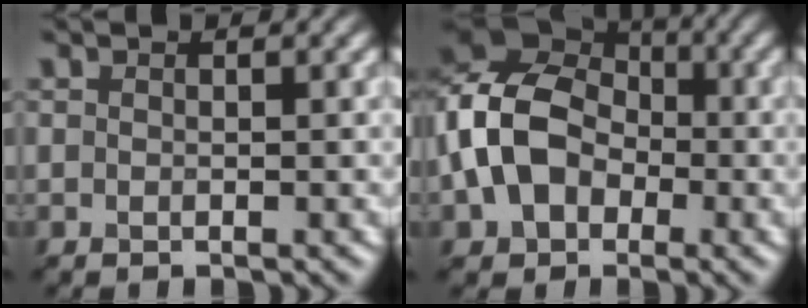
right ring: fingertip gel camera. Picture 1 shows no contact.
{"total": 10.8, "force": [-1.8, 8.1, 6.9], "torque": [-0.149, -0.006, -0.042]}